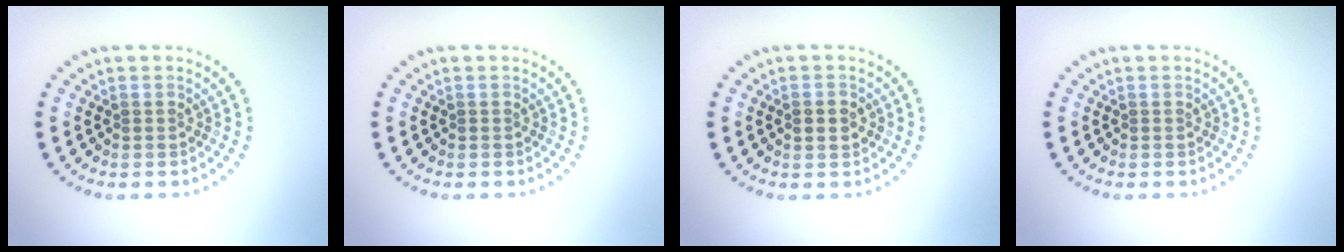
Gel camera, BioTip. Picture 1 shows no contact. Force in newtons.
{"total": 0.0}
{"total": 2.2, "press": 2.2, "slide": 0.1}
{"total": 0.0}